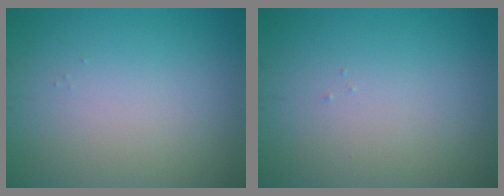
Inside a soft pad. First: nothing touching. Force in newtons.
{"total": 0.0}